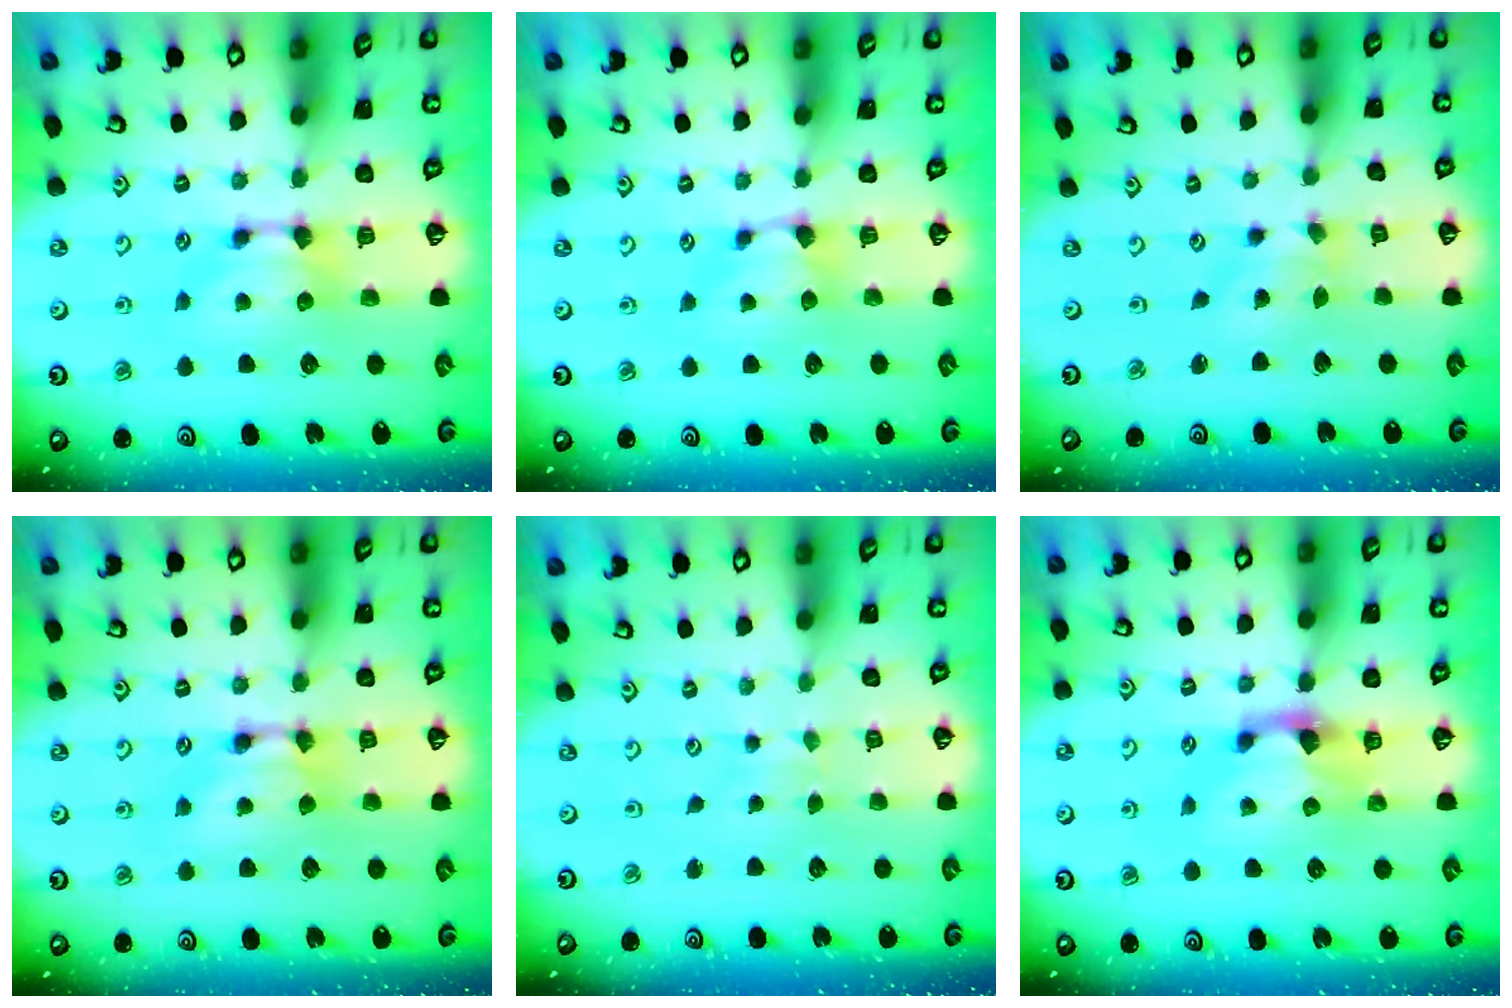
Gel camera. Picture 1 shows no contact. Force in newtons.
{"total": 0.9, "press": 0.4, "slide": 0.8}
{"total": 1.2, "press": 0.2, "slide": 1.1}
{"total": 1.4, "press": 1.4, "slide": 0.1}
{"total": 3.7, "press": 3.7, "slide": 0.1}
{"total": 1.2, "press": 0.9, "slide": 0.9}